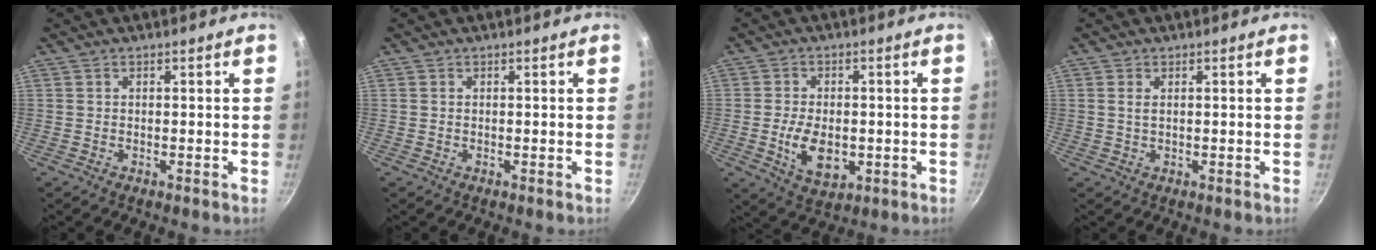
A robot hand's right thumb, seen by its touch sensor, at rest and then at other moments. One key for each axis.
{"total": 0.0}
{"total": 9.0, "fx": -1.6, "fy": 5.6, "fz": 6.8, "tx": -0.107, "ty": -0.002, "tz": -0.018}
{"total": 1.4, "fx": 0.4, "fy": 0.7, "fz": 1.2, "tx": -0.023, "ty": 0.000, "tz": 0.007}